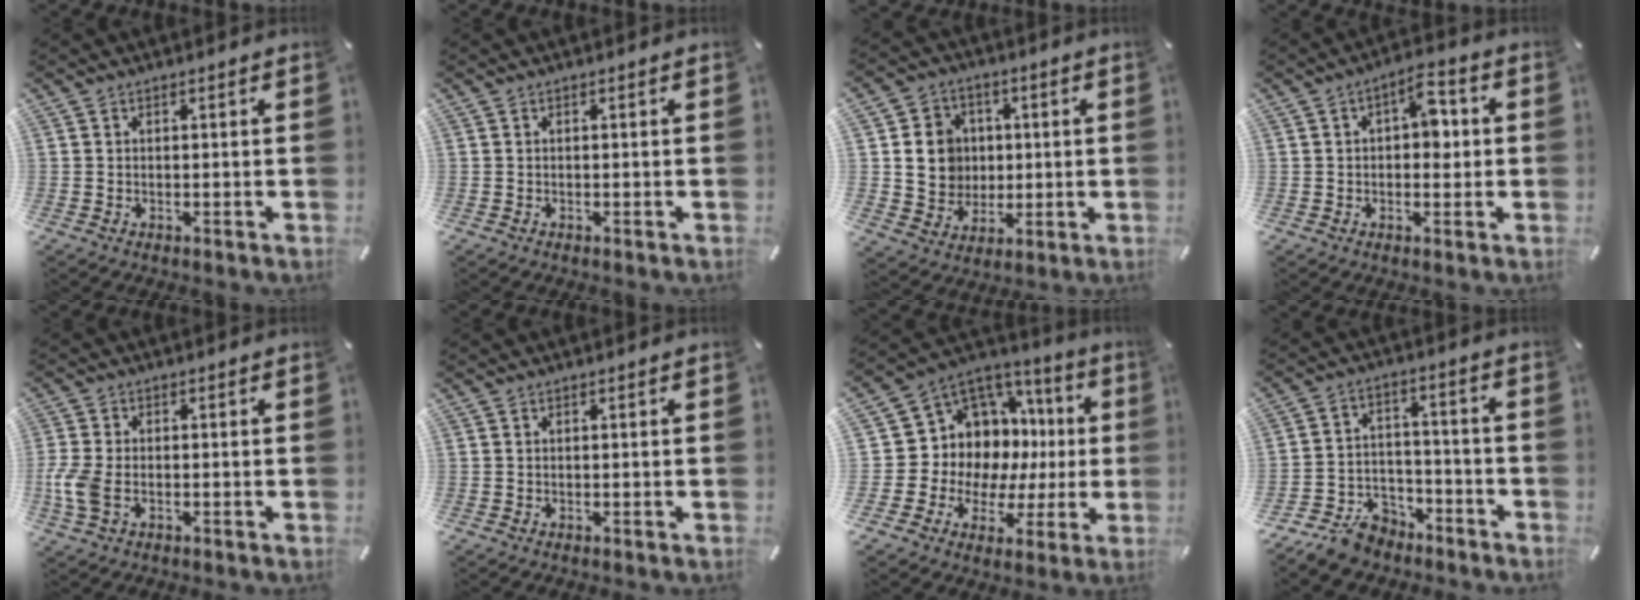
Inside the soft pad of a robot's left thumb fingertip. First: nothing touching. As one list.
[{"total": 0.0}, {"total": 10.3, "force": [1.1, 9.7, 3.4], "torque": [-0.042, 0.007, 0.029]}, {"total": 6.7, "force": [0.6, 3.8, 5.5], "torque": [-0.066, 0.002, 0.001]}, {"total": 6.5, "force": [-1.6, 3.8, 4.9], "torque": [-0.119, -0.002, -0.032]}, {"total": 0.0}, {"total": 9.8, "force": [3.4, 8.9, 2.5], "torque": [-0.051, -0.071, 0.078]}, {"total": 10.5, "force": [-8.0, 6.1, 3.1], "torque": [-0.049, 0.054, -0.147]}]